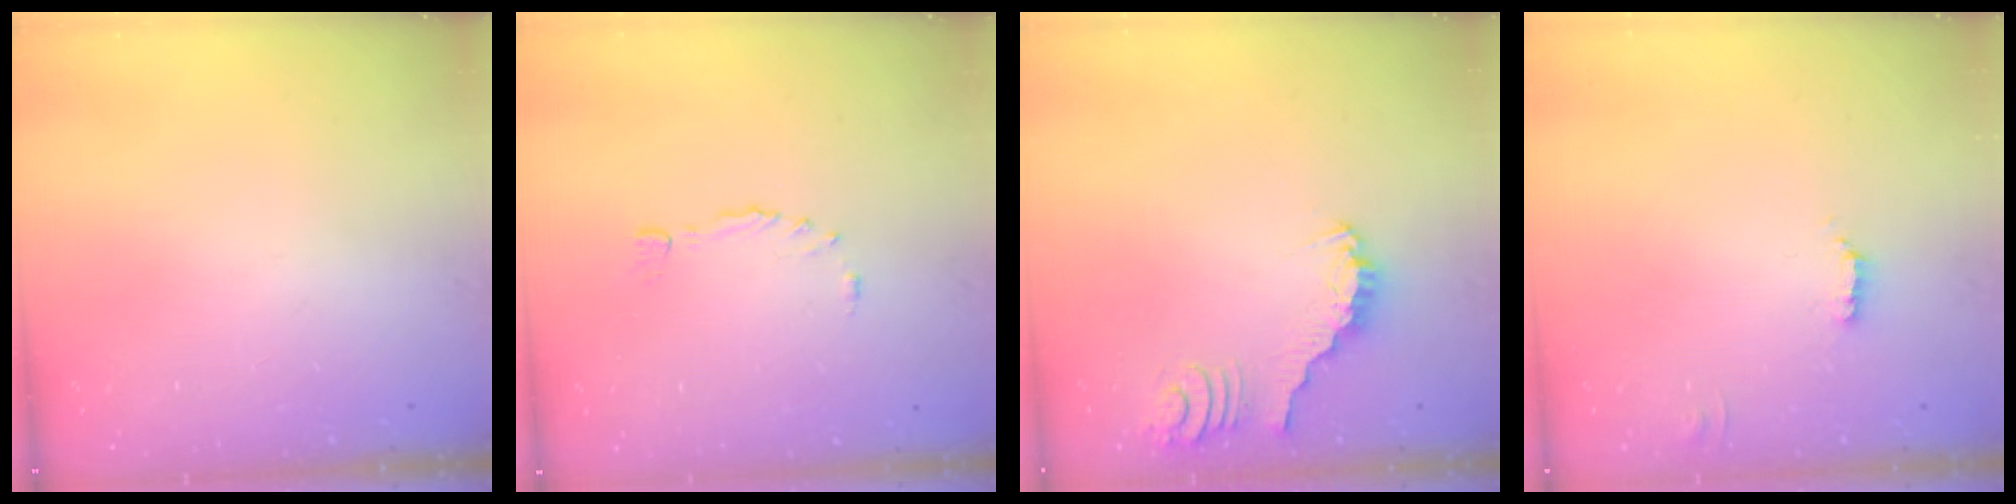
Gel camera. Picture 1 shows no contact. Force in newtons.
{"total": 3.1, "press": 3.0, "slide": 0.8}
{"total": 2.7, "press": 2.7, "slide": 0.1}
{"total": 1.8, "press": 1.8, "slide": 0.4}